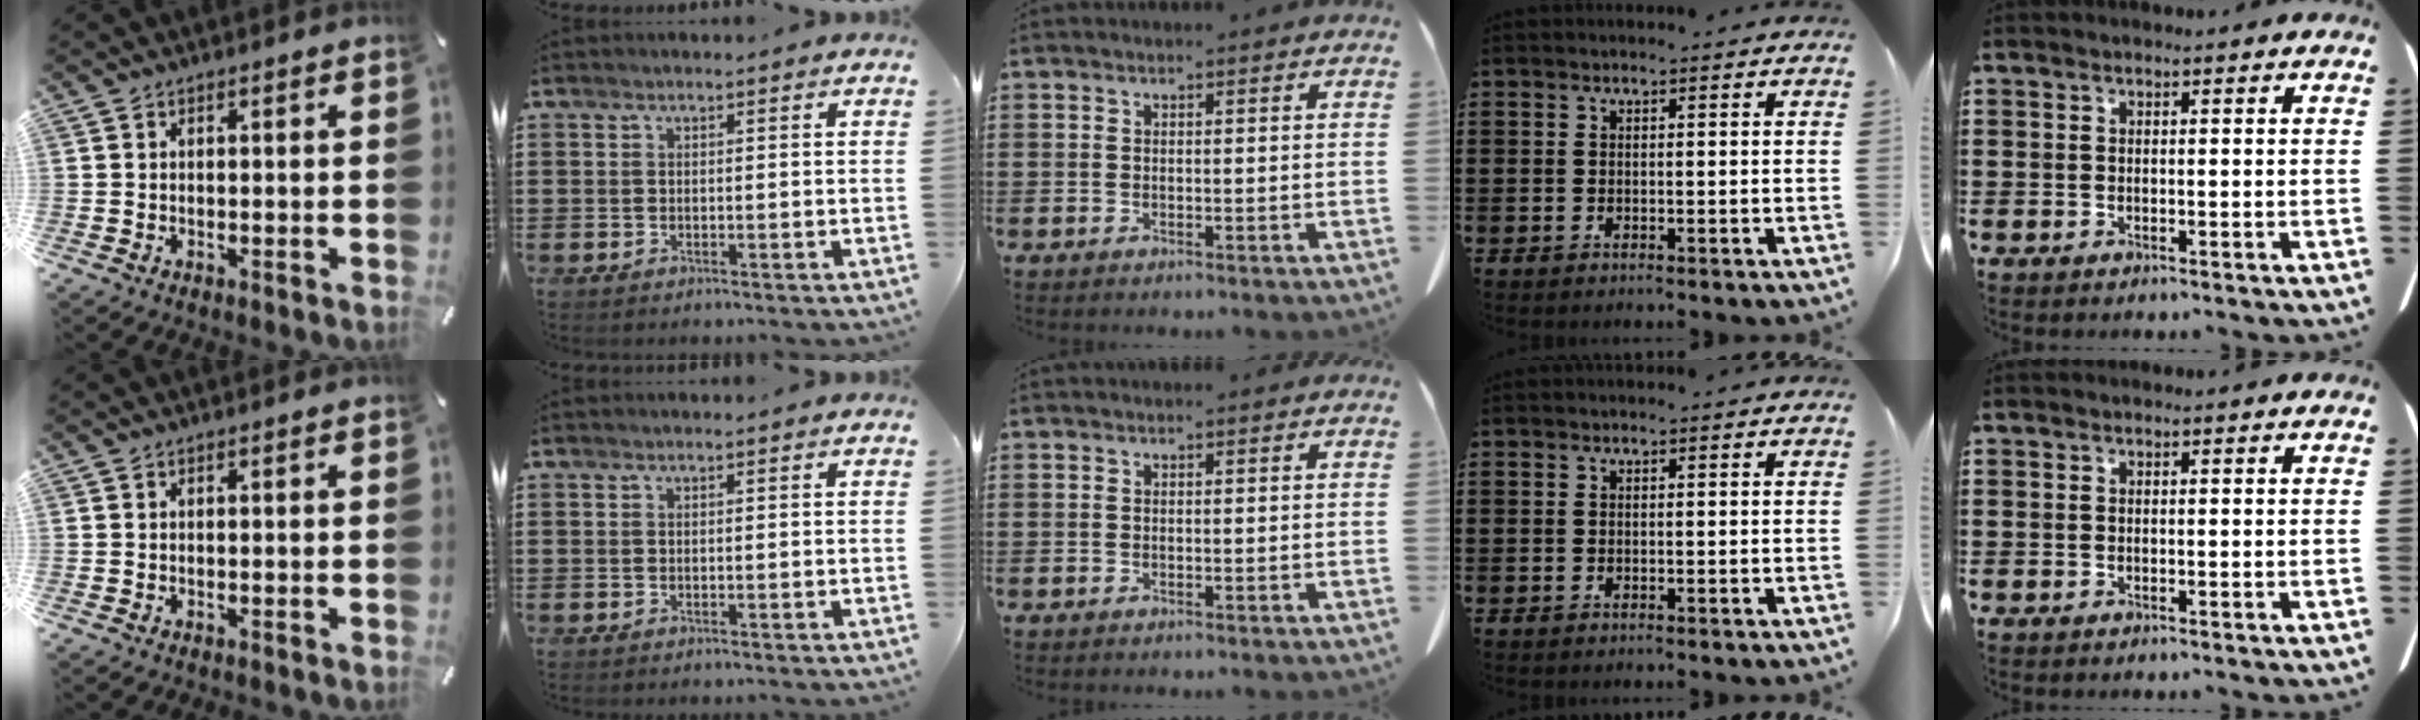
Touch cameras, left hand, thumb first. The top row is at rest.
{}